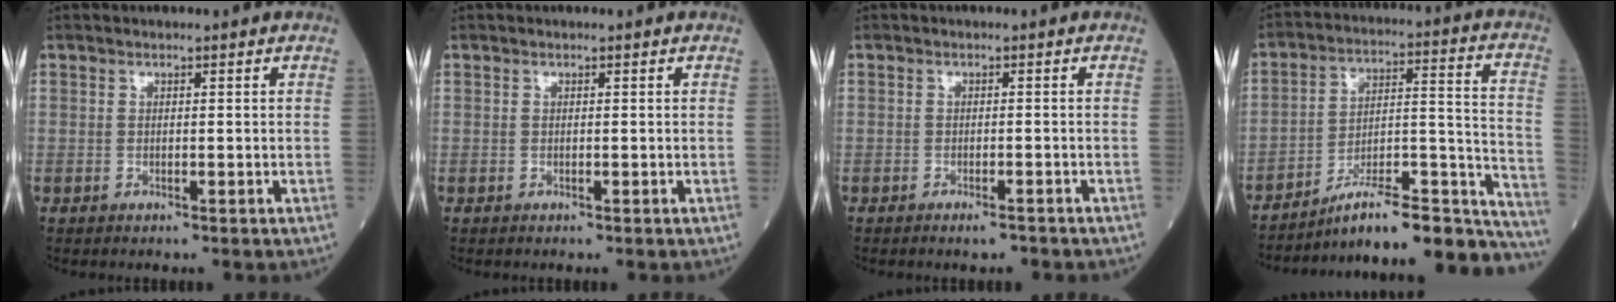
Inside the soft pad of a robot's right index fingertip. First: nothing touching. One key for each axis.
{"total": 0.0}
{"total": 1.6, "fx": -1.4, "fy": 0.3, "fz": 0.8, "tx": -0.014, "ty": 0.000, "tz": -0.018}
{"total": 23.6, "fx": -20.9, "fy": 3.3, "fz": 10.5, "tx": -0.075, "ty": 0.039, "tz": -0.305}